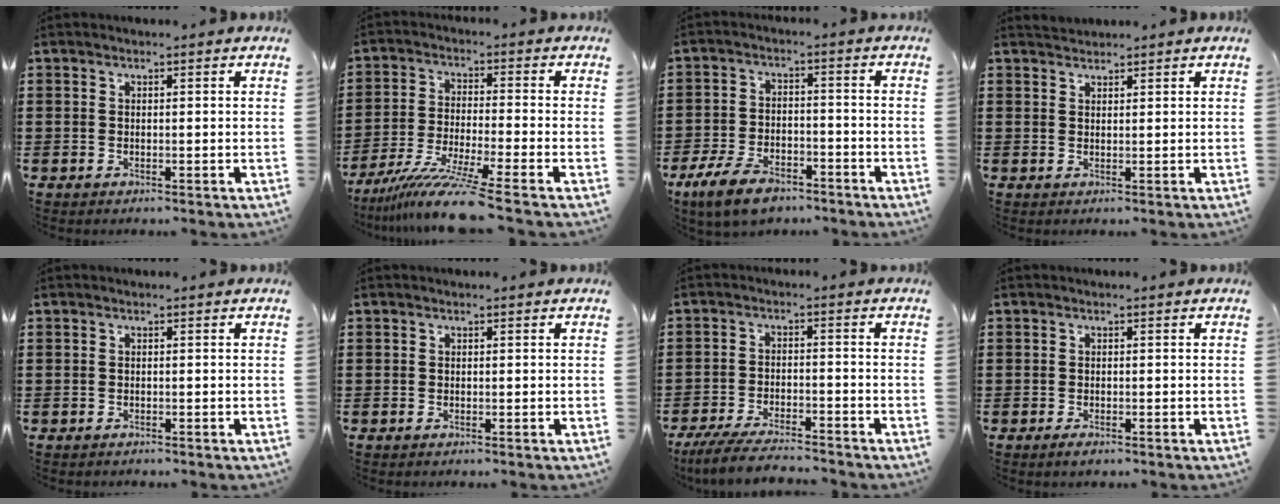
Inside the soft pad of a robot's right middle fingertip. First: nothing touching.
{"total": 9.1, "force": [-7.4, -0.3, 5.3], "torque": [-0.103, -0.014, -0.141]}
{"total": 7.7, "force": [-5.7, 3.0, 4.3], "torque": [-0.091, 0.006, -0.107]}
{"total": 1.5, "force": [1.5, 0.3, -0.1], "torque": [-0.002, 0.005, 0.030]}
{"total": 0.5, "force": [-0.5, 0.0, 0.0], "torque": [-0.001, -0.002, -0.011]}
{"total": 0.0}
{"total": 5.8, "force": [-5.3, 0.5, 2.2], "torque": [-0.055, -0.009, -0.104]}
{"total": 0.8, "force": [-0.7, 0.2, 0.4], "torque": [-0.009, -0.005, -0.013]}